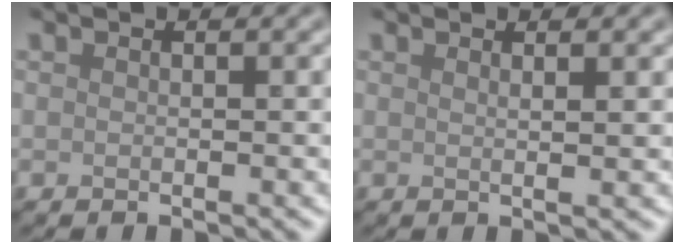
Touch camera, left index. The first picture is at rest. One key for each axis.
{"total": 2.4, "fx": 1.0, "fy": 0.8, "fz": 2.0, "tx": -0.021, "ty": 0.004, "tz": -0.005}